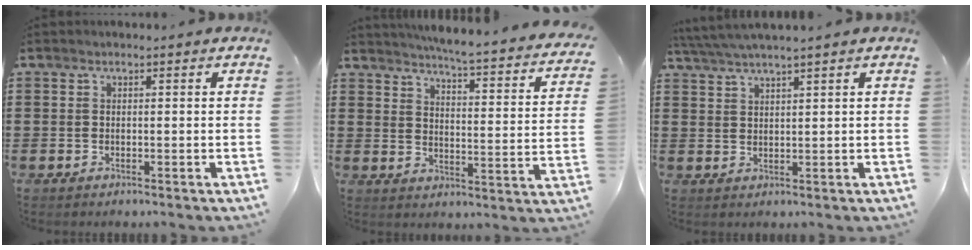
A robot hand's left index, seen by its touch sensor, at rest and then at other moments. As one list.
[{"total": 4.4, "force": [4.0, -0.6, 1.6], "torque": [-0.046, -0.042, 0.058]}, {"total": 3.1, "force": [2.8, -0.6, 1.2], "torque": [-0.031, -0.005, 0.051]}]